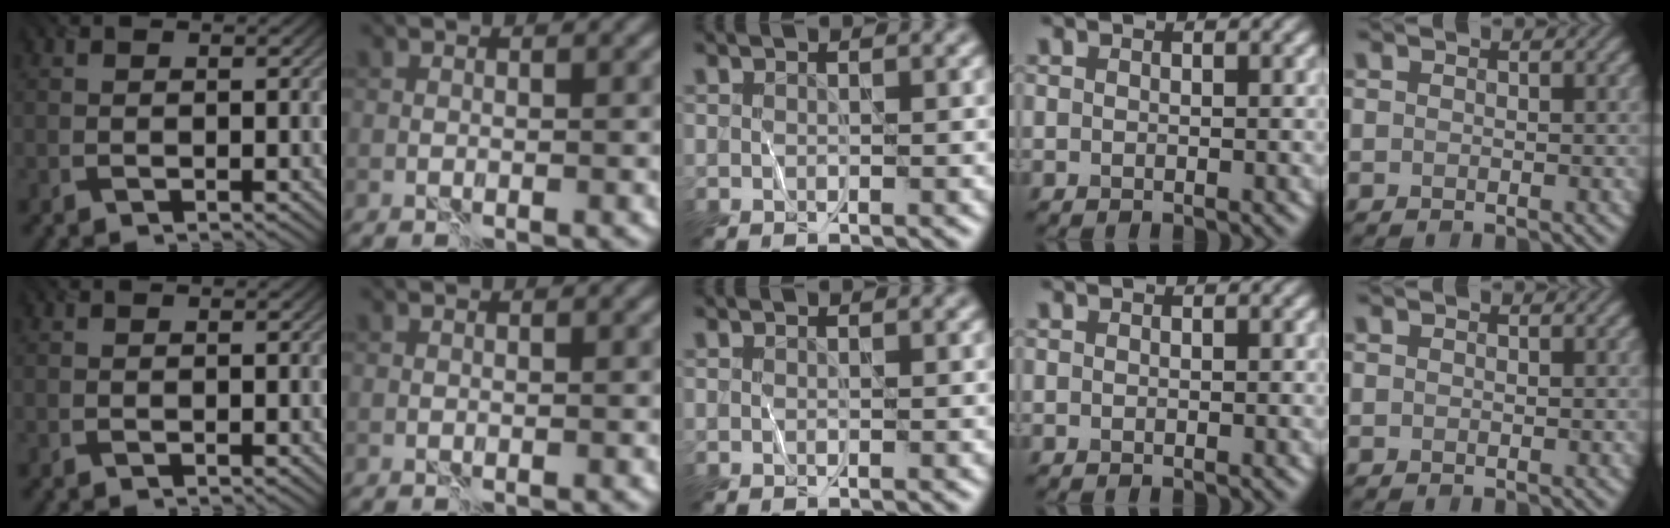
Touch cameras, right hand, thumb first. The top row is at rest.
{}